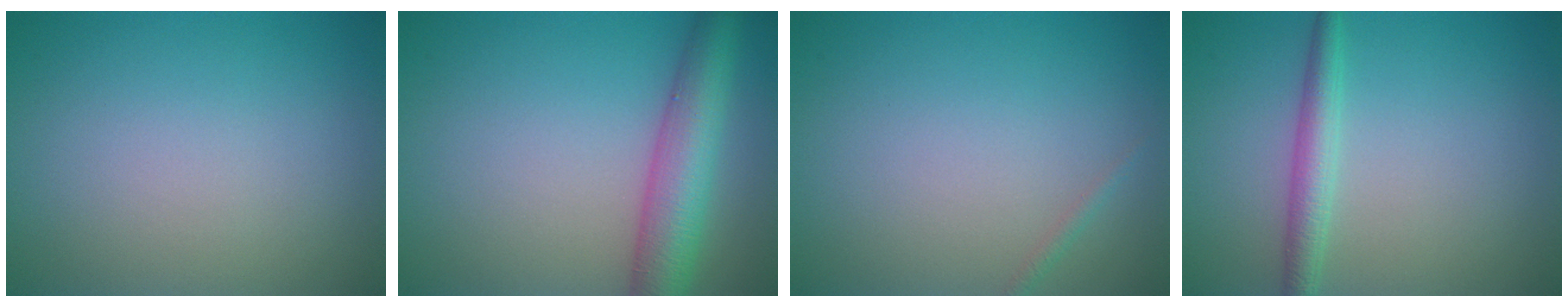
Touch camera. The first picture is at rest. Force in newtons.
{"total": 6.3, "press": 6.3, "slide": 0.2}
{"total": 0.6, "press": 0.6, "slide": 0.0}
{"total": 2.5, "press": 2.5, "slide": 0.1}